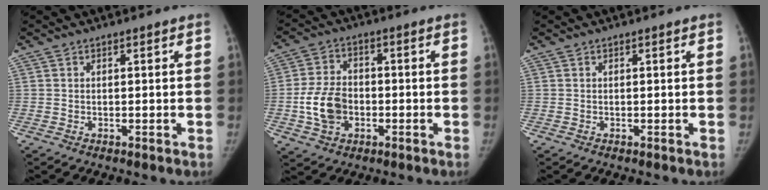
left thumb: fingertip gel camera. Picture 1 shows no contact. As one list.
[{"total": 8.9, "force": [-2.0, 6.6, 5.7], "torque": [-0.092, 0.011, -0.040]}, {"total": 0.0}]